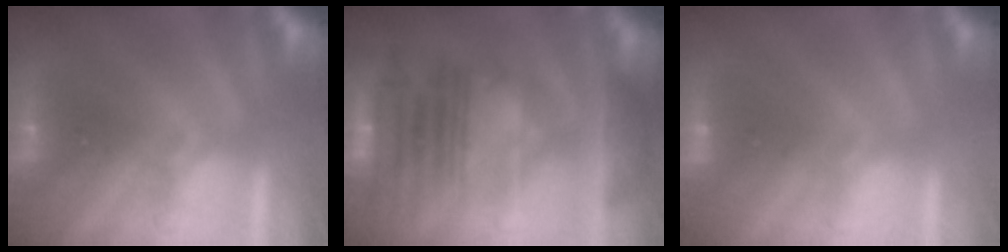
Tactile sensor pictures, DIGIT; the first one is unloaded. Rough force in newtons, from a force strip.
{"total": 7.5}
{"total": 1.9}